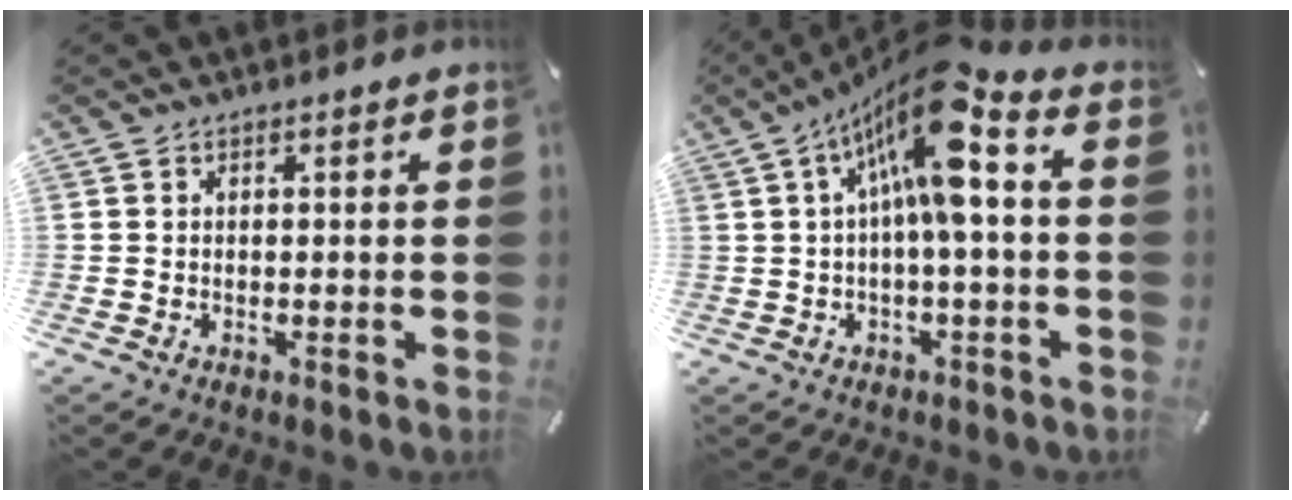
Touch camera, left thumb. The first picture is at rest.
{"total": 15.1, "force": [3.9, 4.0, 14.1], "torque": [-0.262, -0.023, 0.058]}